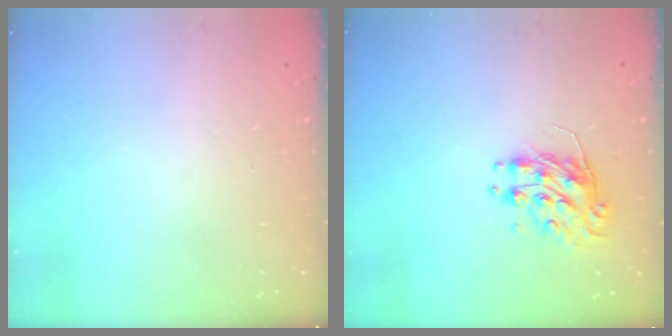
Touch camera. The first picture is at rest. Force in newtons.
{"total": 9.2, "press": 9.2, "slide": 0.3}